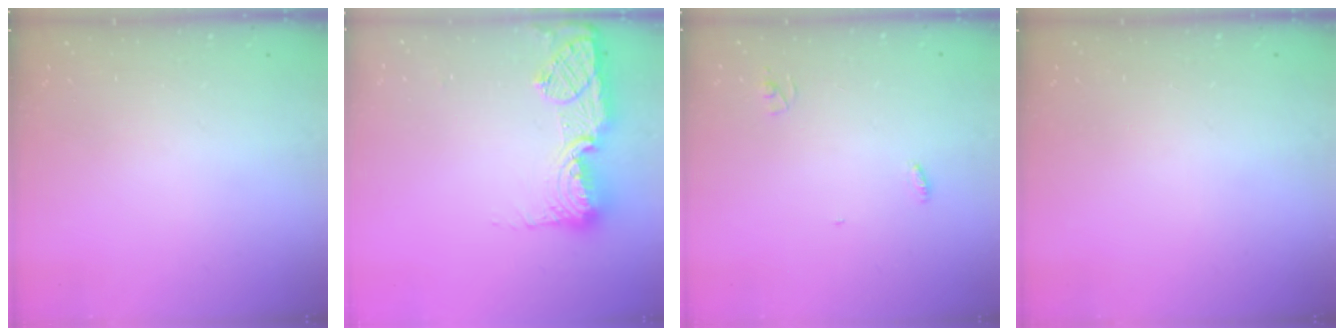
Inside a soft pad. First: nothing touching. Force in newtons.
{"total": 15.4, "press": 15.4, "slide": 1.2}
{"total": 3.3, "press": 3.2, "slide": 0.3}
{"total": 0.0}